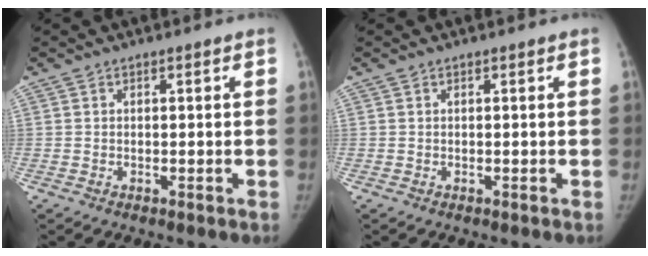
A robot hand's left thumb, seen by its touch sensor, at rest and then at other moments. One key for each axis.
{"total": 0.0}